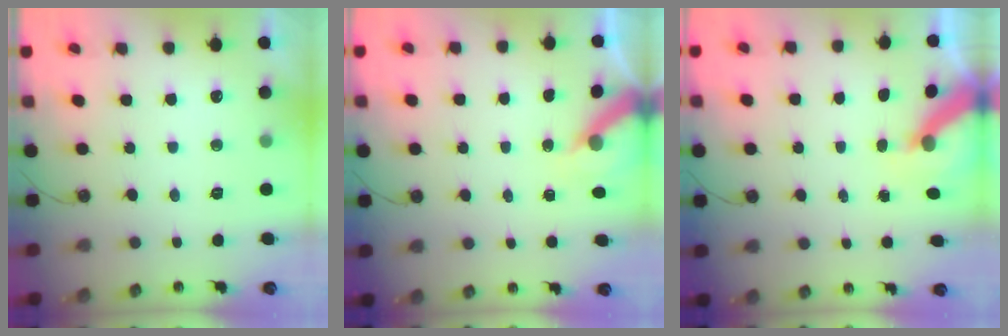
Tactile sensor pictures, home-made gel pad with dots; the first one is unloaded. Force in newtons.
{"total": 6.0, "press": 6.0, "slide": 0.3}
{"total": 6.1, "press": 6.0, "slide": 0.9}